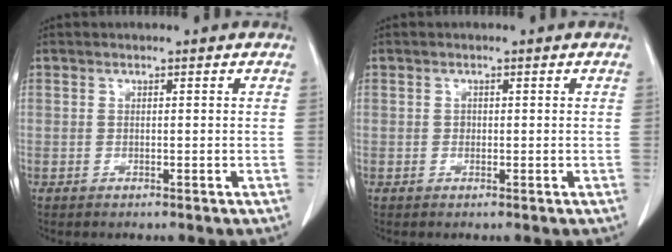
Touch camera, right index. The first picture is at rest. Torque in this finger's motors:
{"motor_torque": [0.02, -0.01, 0.00, 0.00]}